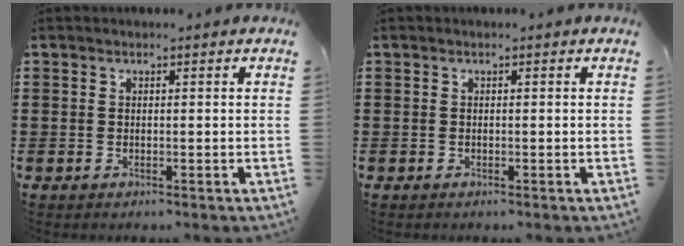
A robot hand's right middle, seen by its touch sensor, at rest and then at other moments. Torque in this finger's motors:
{"motor_torque": [0.08, -0.09, 0.00, 0.00]}